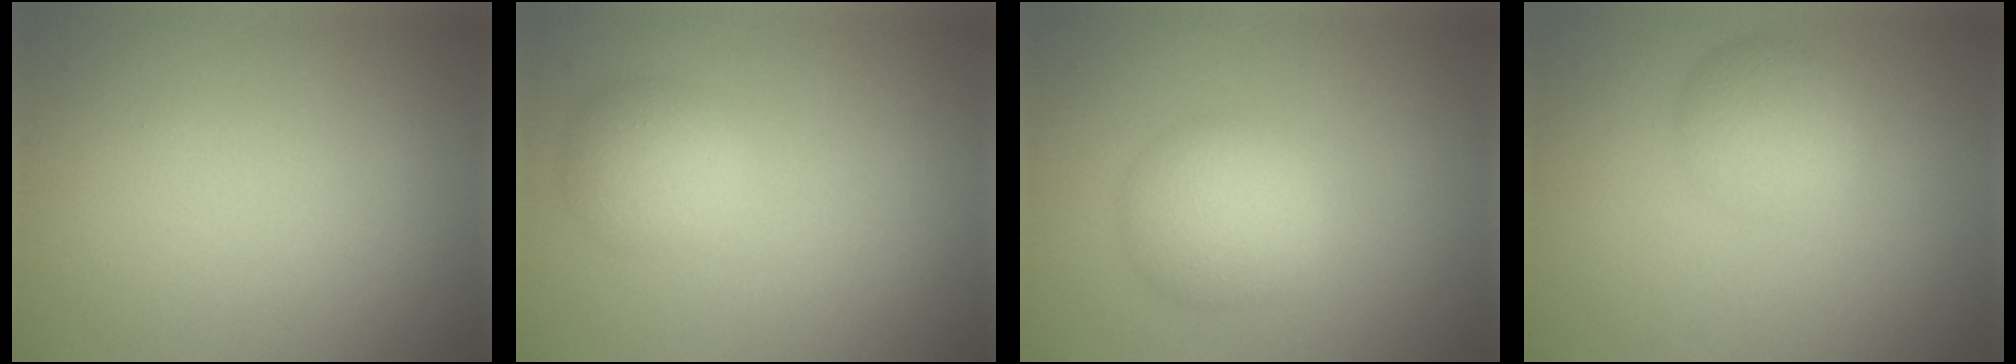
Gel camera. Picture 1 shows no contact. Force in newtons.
{"total": 2.6, "press": 2.6, "slide": 0.1}
{"total": 3.8, "press": 3.8, "slide": 0.1}
{"total": 2.6, "press": 2.6, "slide": 0.2}